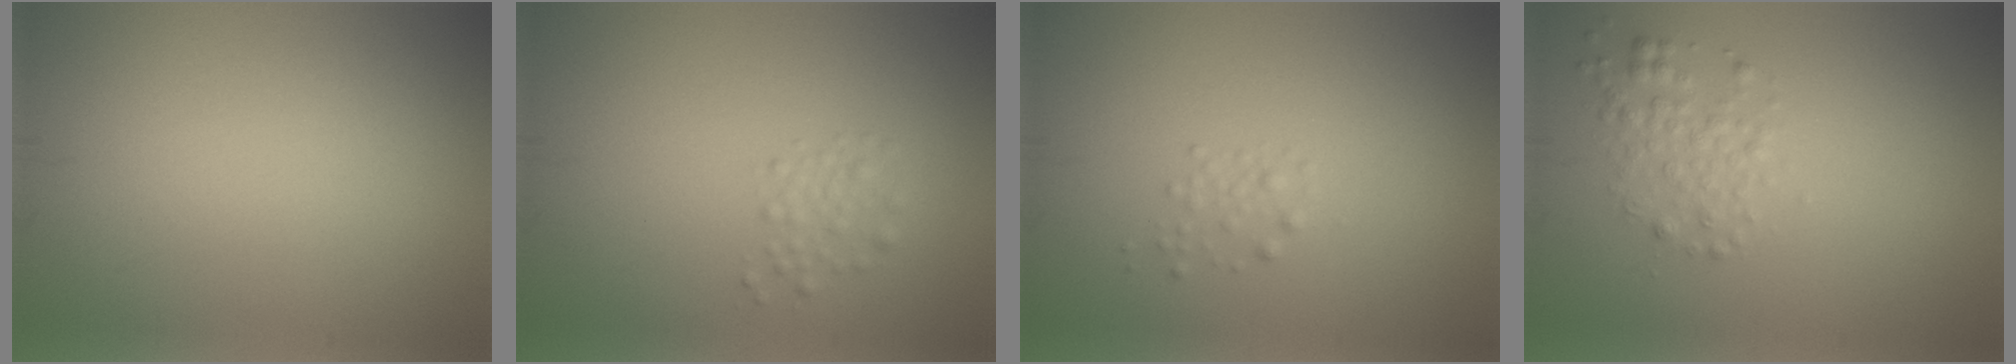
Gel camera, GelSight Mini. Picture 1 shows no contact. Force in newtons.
{"total": 1.4, "press": 1.3, "slide": 0.1}
{"total": 0.9, "press": 0.9, "slide": 0.0}
{"total": 2.2, "press": 2.2, "slide": 0.1}